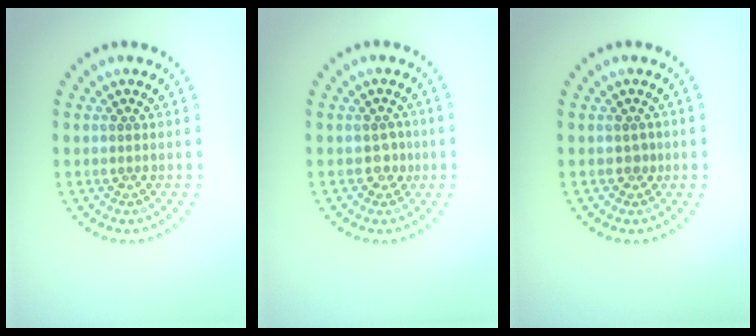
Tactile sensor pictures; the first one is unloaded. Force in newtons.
{"total": 1.4, "press": 1.2, "slide": 0.6}
{"total": 0.8, "press": 0.7, "slide": 0.4}